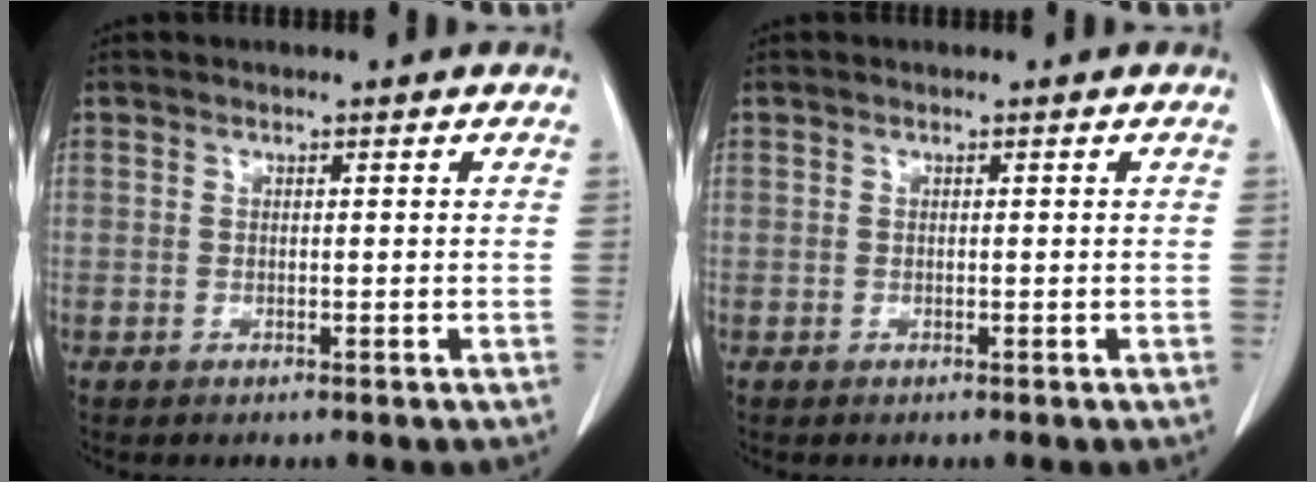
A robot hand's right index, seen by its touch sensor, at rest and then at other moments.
{"total": 0.0}